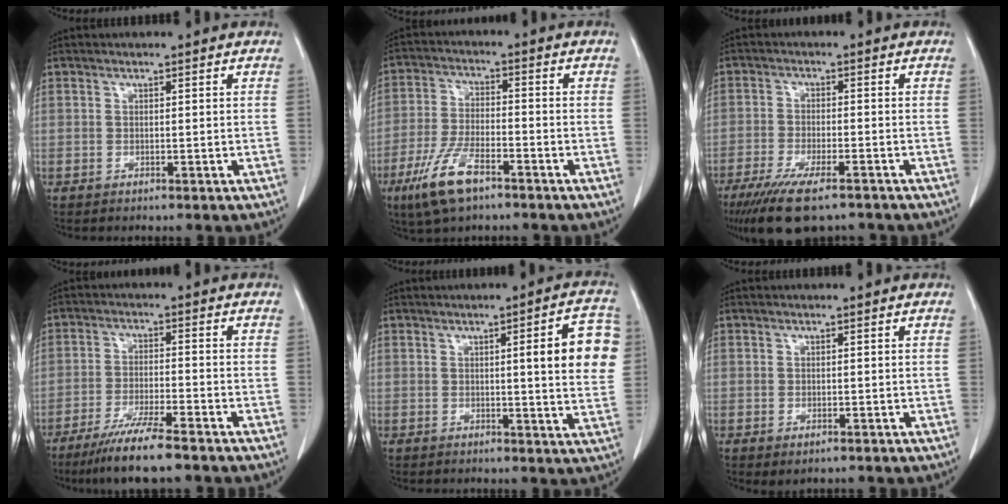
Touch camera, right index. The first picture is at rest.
{"total": 9.4, "force": [-5.7, 2.8, 6.9], "torque": [-0.149, -0.014, -0.106]}
{"total": 11.1, "force": [-8.2, 2.3, 7.1], "torque": [-0.121, -0.023, -0.131]}
{"total": 8.7, "force": [-6.7, 0.0, 5.6], "torque": [-0.100, -0.024, -0.117]}
{"total": 9.3, "force": [1.8, 1.3, 9.0], "torque": [-0.099, 0.006, 0.014]}
{"total": 1.3, "force": [-0.6, 0.6, 1.0], "torque": [-0.015, -0.003, -0.002]}